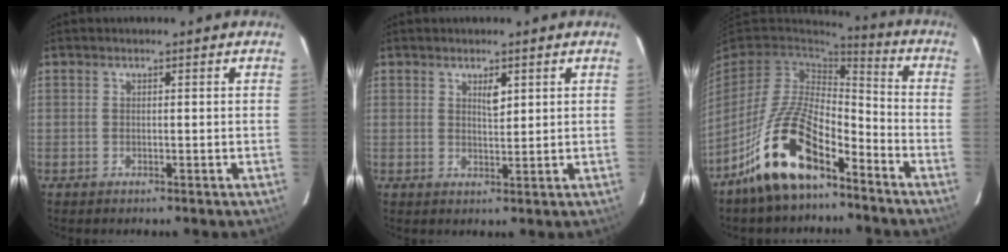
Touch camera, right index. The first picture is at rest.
{"total": 2.0, "force": [1.1, 0.6, 1.6], "torque": [-0.030, -0.001, 0.021]}
{"total": 15.3, "force": [-9.7, 5.1, 10.7], "torque": [-0.217, 0.002, -0.183]}